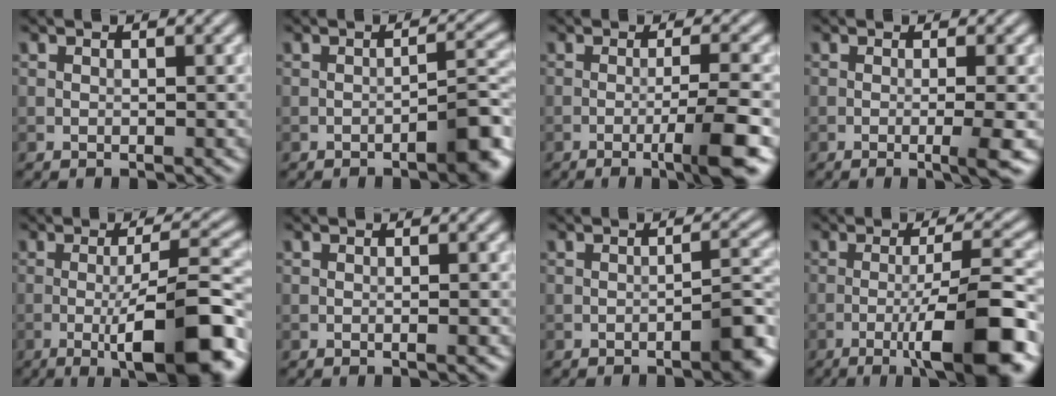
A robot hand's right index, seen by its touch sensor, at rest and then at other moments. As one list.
[{"total": 4.1, "force": [-2.4, 0.8, 3.3], "torque": [-0.044, 0.012, -0.037]}, {"total": 5.1, "force": [-1.8, 0.6, 4.7], "torque": [-0.068, 0.004, -0.034]}, {"total": 3.5, "force": [-0.8, 0.6, 3.3], "torque": [-0.044, -0.003, -0.016]}, {"total": 10.2, "force": [-3.5, 2.0, 9.4], "torque": [-0.131, 0.006, -0.056]}, {"total": 0.9, "force": [-0.2, 0.1, 0.9], "torque": [-0.008, 0.000, -0.006]}, {"total": 3.4, "force": [-2.0, 0.6, 2.7], "torque": [-0.037, 0.011, -0.033]}, {"total": 9.5, "force": [-3.8, 1.5, 8.5], "torque": [-0.125, 0.010, -0.063]}]